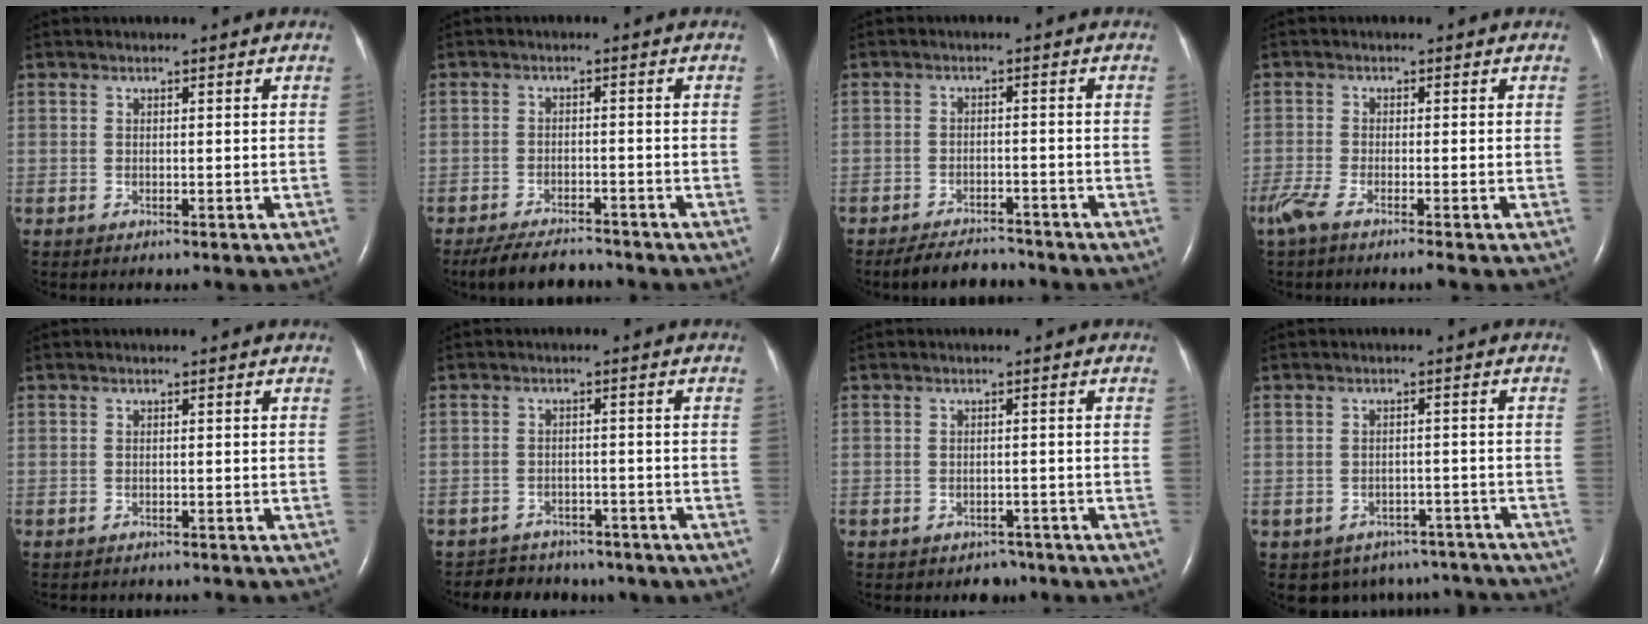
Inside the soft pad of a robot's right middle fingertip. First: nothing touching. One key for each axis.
{"total": 6.7, "fx": -6.1, "fy": 1.5, "fz": 2.3, "tx": -0.043, "ty": -0.017, "tz": -0.100}
{"total": 5.0, "fx": -4.7, "fy": 1.2, "fz": 1.1, "tx": -0.023, "ty": -0.012, "tz": -0.078}
{"total": 3.9, "fx": -2.9, "fy": 0.0, "fz": 2.7, "tx": -0.058, "ty": -0.011, "tz": -0.059}
{"total": 2.9, "fx": -2.7, "fy": 0.8, "fz": 0.9, "tx": -0.017, "ty": -0.004, "tz": -0.030}
{"total": 9.2, "fx": -7.6, "fy": 4.9, "fz": 1.9, "tx": -0.034, "ty": 0.014, "tz": -0.087}
{"total": 2.2, "fx": -1.7, "fy": 1.3, "fz": 0.1, "tx": -0.008, "ty": 0.005, "tz": -0.023}
{"total": 11.0, "fx": -9.5, "fy": 5.4, "fz": 1.2, "tx": -0.013, "ty": 0.022, "tz": -0.098}